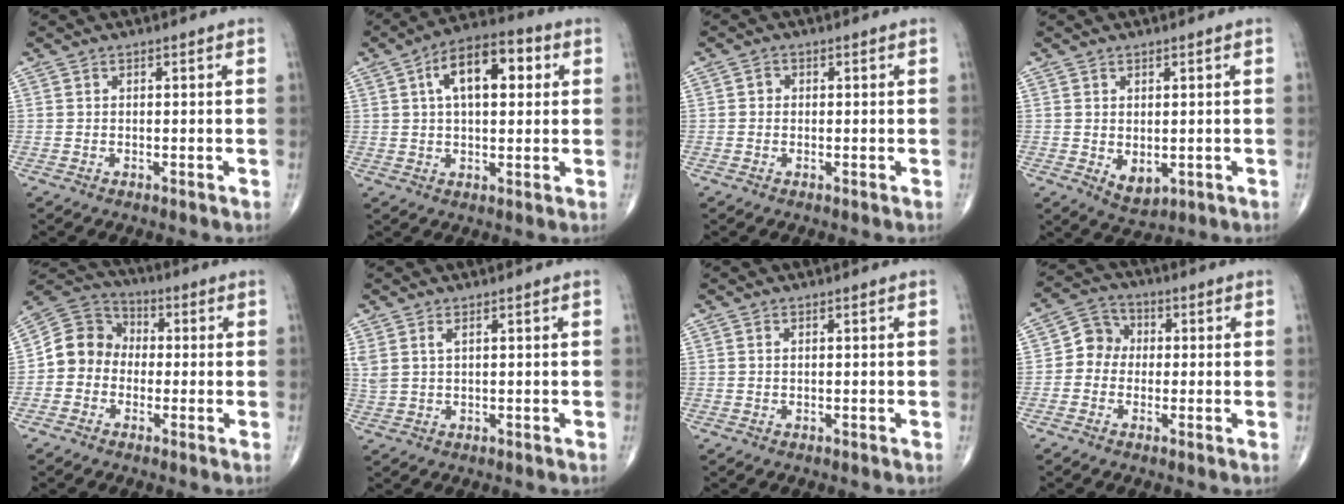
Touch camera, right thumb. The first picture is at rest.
{"total": 12.7, "force": [3.4, 6.4, 10.4], "torque": [-0.151, 0.020, 0.047]}
{"total": 1.2, "force": [0.0, 1.1, 0.5], "torque": [-0.001, 0.003, -0.003]}
{"total": 4.0, "force": [-0.4, 2.5, 3.1], "torque": [-0.040, -0.007, 0.009]}
{"total": 9.0, "force": [-1.0, 8.0, 4.0], "torque": [-0.051, 0.039, -0.035]}
{"total": 2.8, "force": [1.4, 1.0, 2.2], "torque": [-0.060, 0.006, 0.038]}
{"total": 0.0}
{"total": 5.8, "force": [-0.3, 5.1, 2.6], "torque": [-0.020, 0.019, -0.020]}